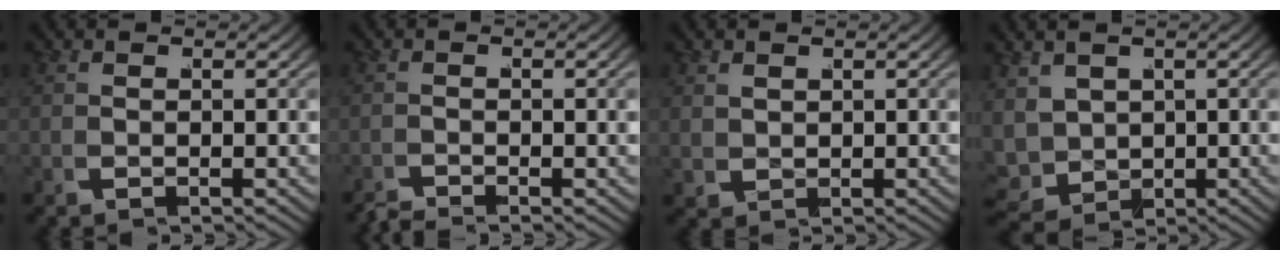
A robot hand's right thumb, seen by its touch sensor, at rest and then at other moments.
{"total": 1.4, "force": [-1.3, -0.1, 0.4], "torque": [0.008, 0.000, -0.033]}
{"total": 1.1, "force": [1.0, 0.5, 0.1], "torque": [-0.001, 0.003, 0.026]}
{"total": 5.4, "force": [-0.7, 4.5, 2.8], "torque": [-0.083, -0.043, 0.007]}